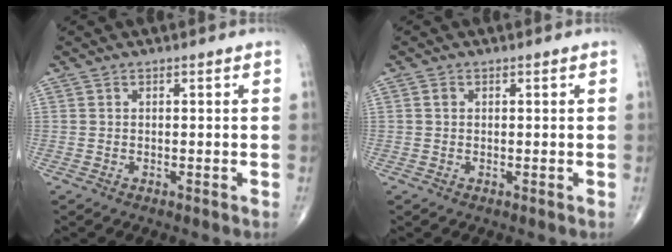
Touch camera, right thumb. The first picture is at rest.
{"total": 0.8, "force": [0.1, 0.7, 0.4], "torque": [-0.005, 0.001, 0.000]}